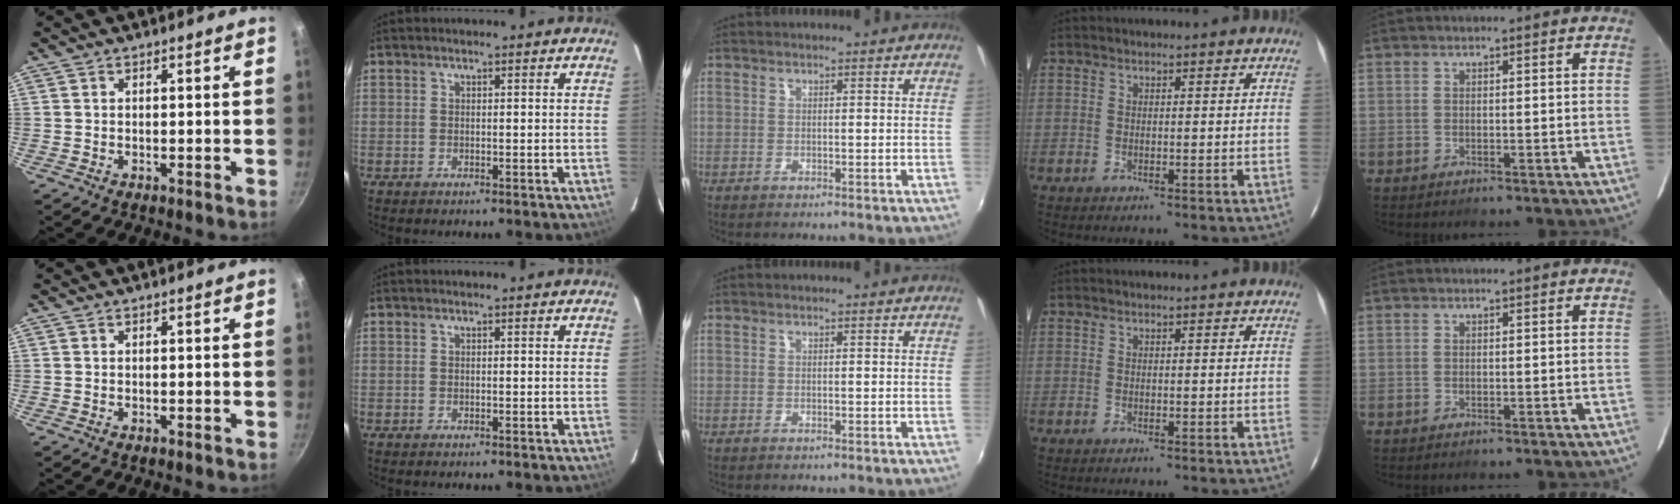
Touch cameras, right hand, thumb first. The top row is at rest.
{}